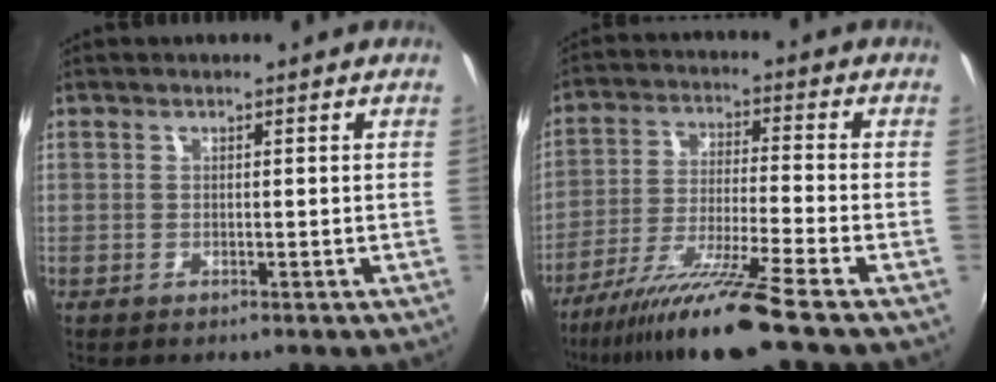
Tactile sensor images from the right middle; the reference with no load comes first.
{"total": 12.6, "force": [-10.0, -1.8, 7.4], "torque": [-0.150, -0.020, -0.180]}